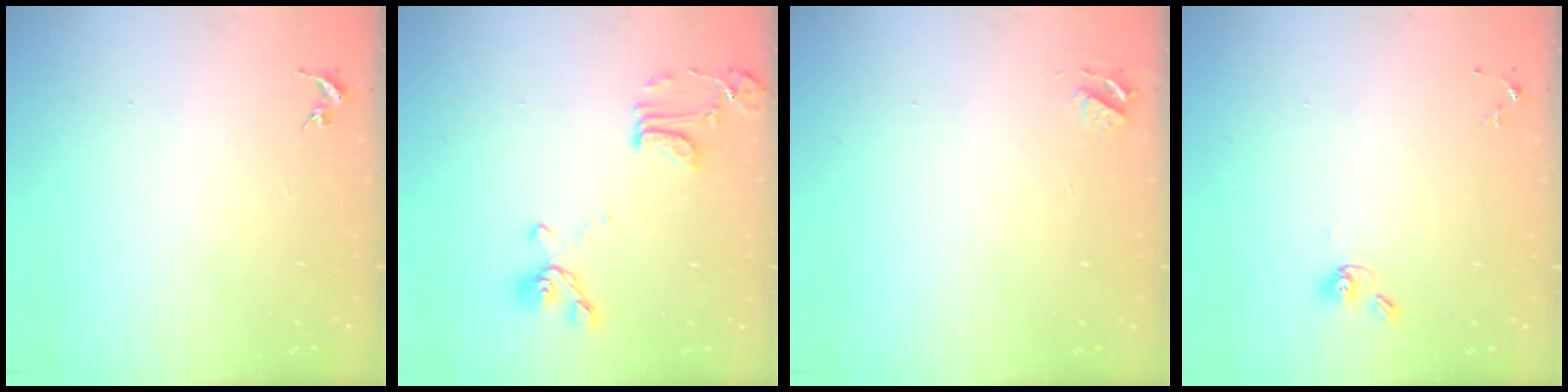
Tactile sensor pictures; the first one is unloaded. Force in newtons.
{"total": 15.7, "press": 15.7, "slide": 1.5}
{"total": 3.5, "press": 3.5, "slide": 0.3}
{"total": 5.9, "press": 5.4, "slide": 2.4}